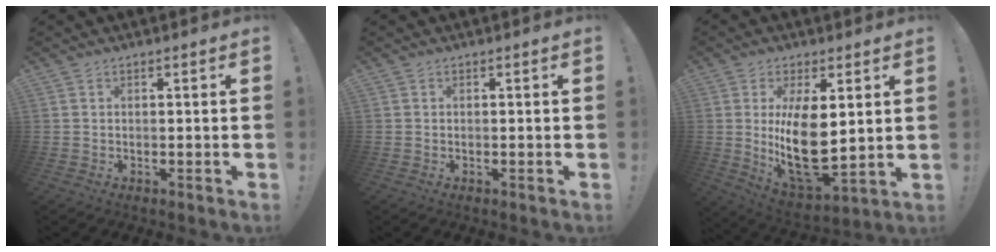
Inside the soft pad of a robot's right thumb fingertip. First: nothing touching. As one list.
[{"total": 0.0}, {"total": 17.0, "force": [2.6, 8.2, 14.6], "torque": [-0.271, -0.041, 0.051]}]